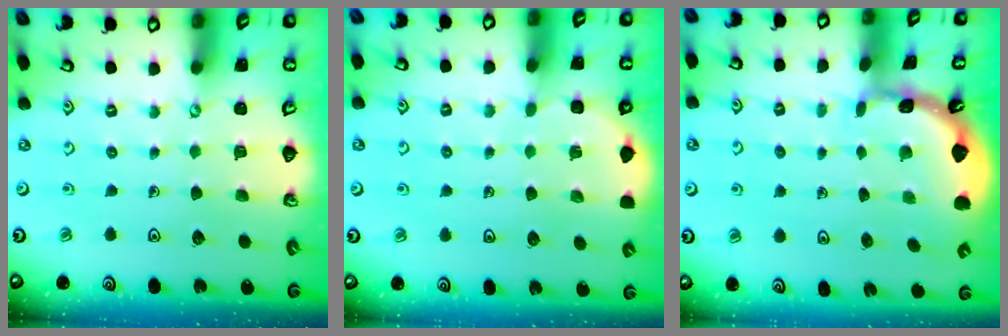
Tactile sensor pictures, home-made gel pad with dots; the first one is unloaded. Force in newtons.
{"total": 4.4, "press": 3.9, "slide": 1.9}
{"total": 1.8, "press": 1.8, "slide": 0.1}